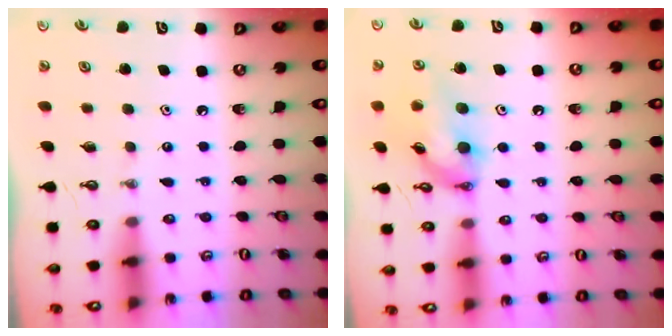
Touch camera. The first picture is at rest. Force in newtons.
{"total": 13.6, "press": 13.6, "slide": 1.5}